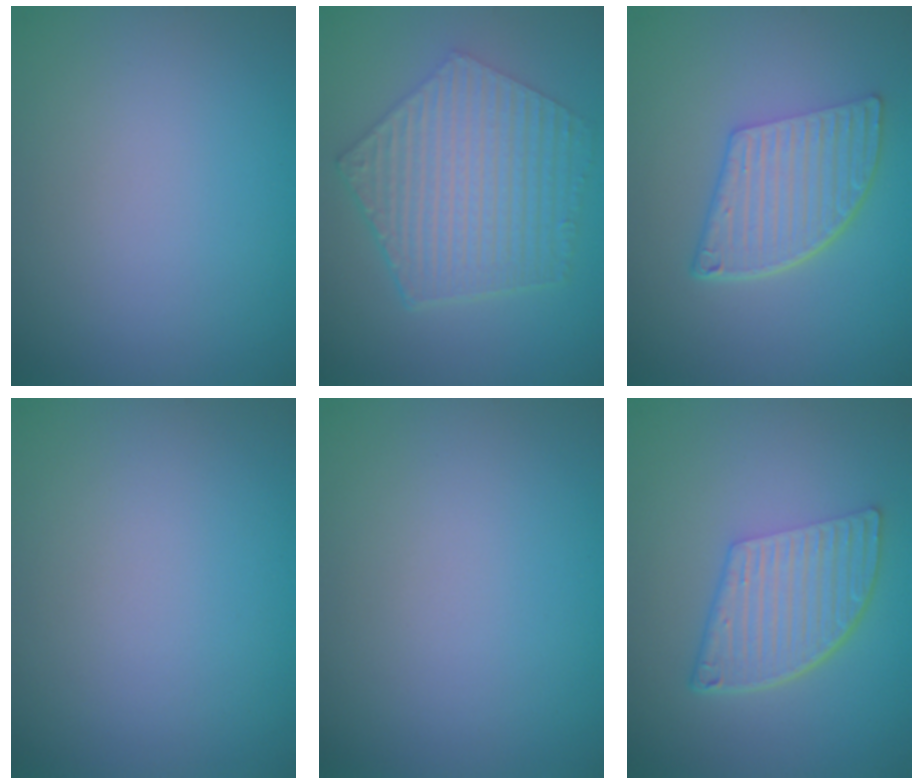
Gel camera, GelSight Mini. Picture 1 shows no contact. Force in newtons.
{"total": 6.9, "press": 4.9, "slide": 4.8}
{"total": 5.8, "press": 4.2, "slide": 3.9}
{"total": 0.0}
{"total": 0.0}
{"total": 6.1, "press": 4.1, "slide": 4.5}